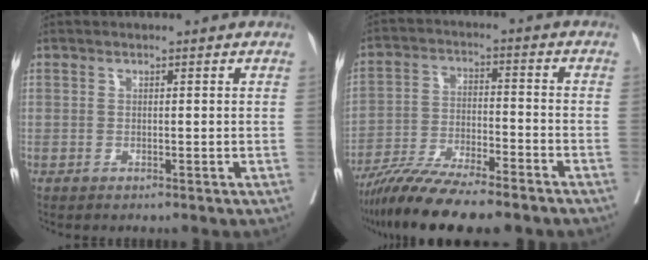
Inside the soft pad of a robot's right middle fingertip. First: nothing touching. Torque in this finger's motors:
{"motor_torque": [1.10, -1.04, 0.54, 0.21]}